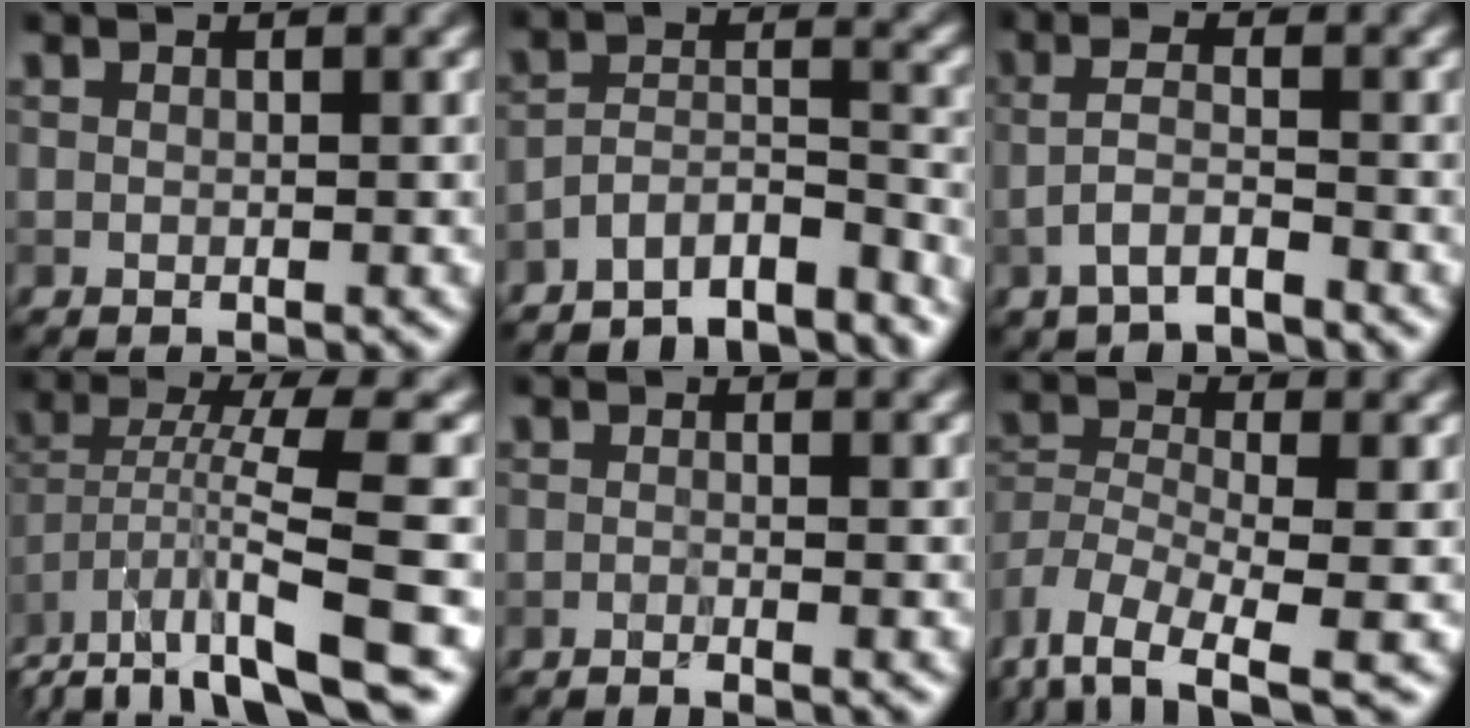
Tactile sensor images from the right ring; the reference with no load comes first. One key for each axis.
{"total": 6.3, "fx": -5.8, "fy": 1.5, "fz": 2.1, "tx": -0.036, "ty": -0.005, "tz": -0.097}
{"total": 3.0, "fx": -1.7, "fy": 0.8, "fz": 2.3, "tx": -0.050, "ty": 0.007, "tz": -0.041}
{"total": 6.7, "fx": -3.0, "fy": 1.7, "fz": 5.7, "tx": -0.099, "ty": 0.003, "tz": -0.062}
{"total": 1.7, "fx": -1.3, "fy": 0.2, "fz": 1.1, "tx": -0.012, "ty": -0.002, "tz": -0.030}
{"total": 7.6, "fx": -4.7, "fy": 3.4, "fz": 4.9, "tx": -0.098, "ty": -0.011, "tz": -0.093}